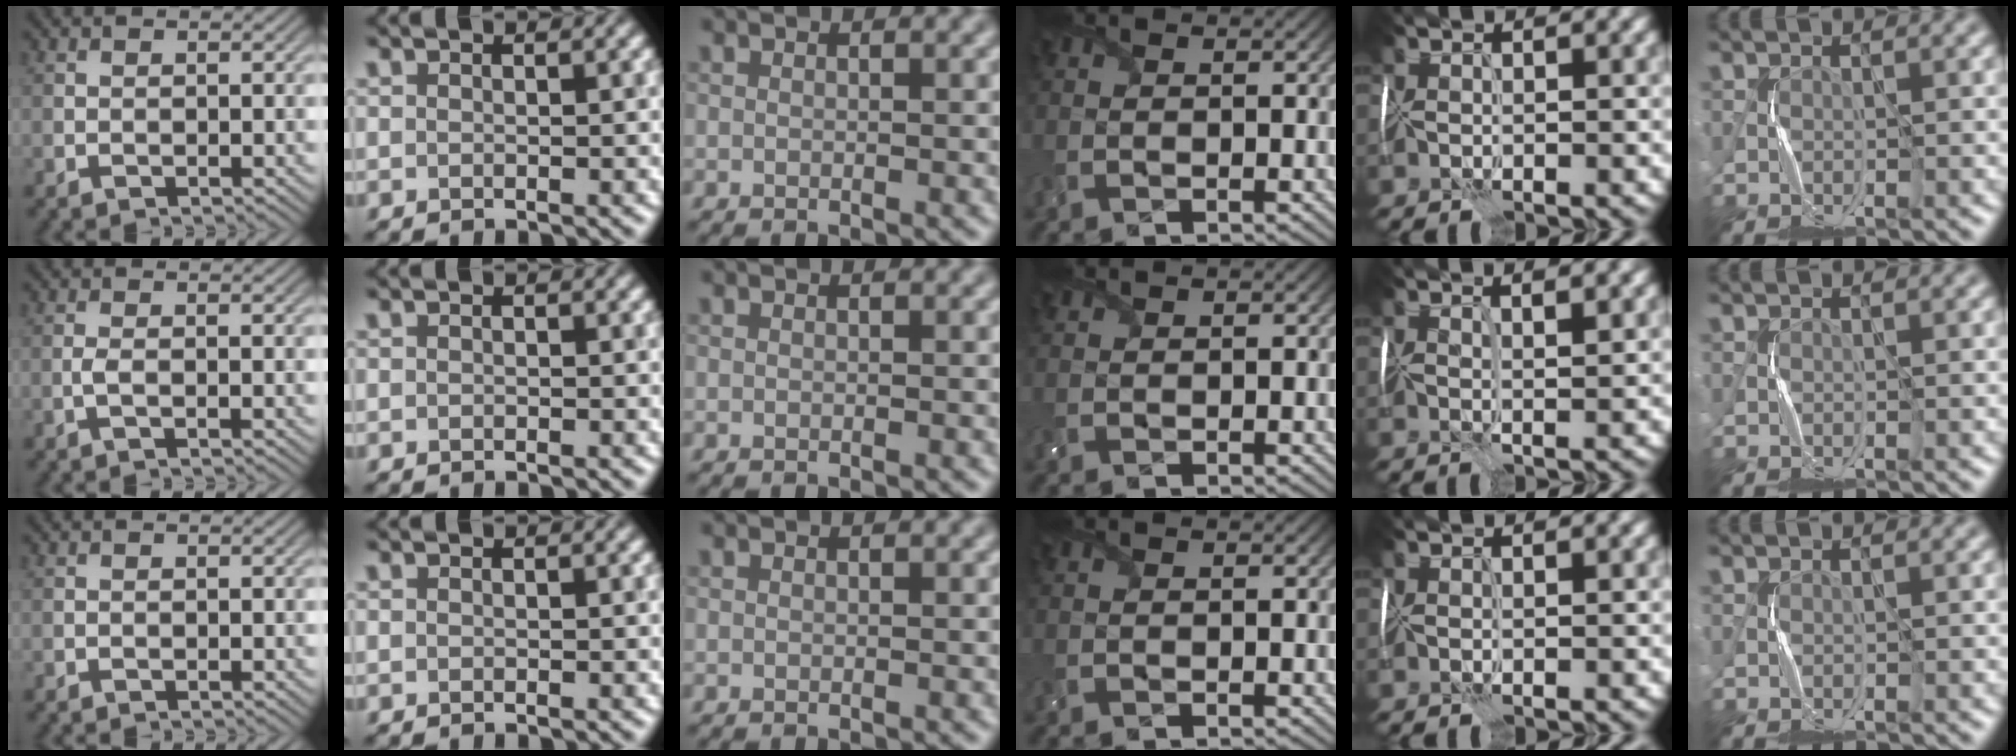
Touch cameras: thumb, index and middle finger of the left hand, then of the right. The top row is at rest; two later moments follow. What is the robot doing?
{"motion": "fold", "object": "tissue"}